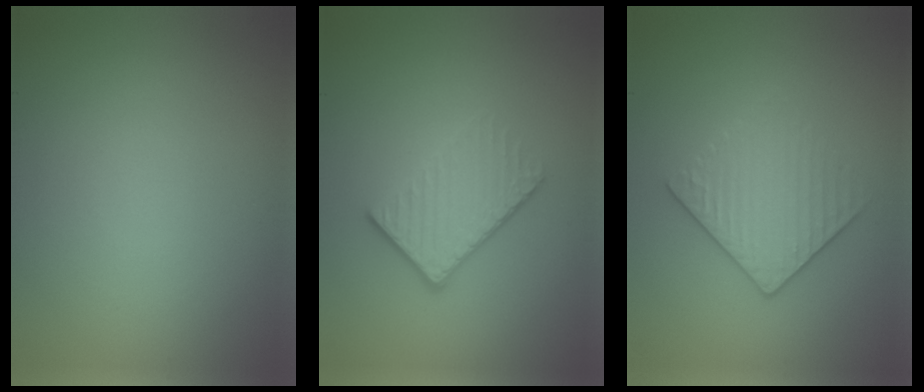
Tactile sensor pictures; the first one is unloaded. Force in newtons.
{"total": 3.8, "press": 2.8, "slide": 2.5}
{"total": 3.7, "press": 3.3, "slide": 1.7}